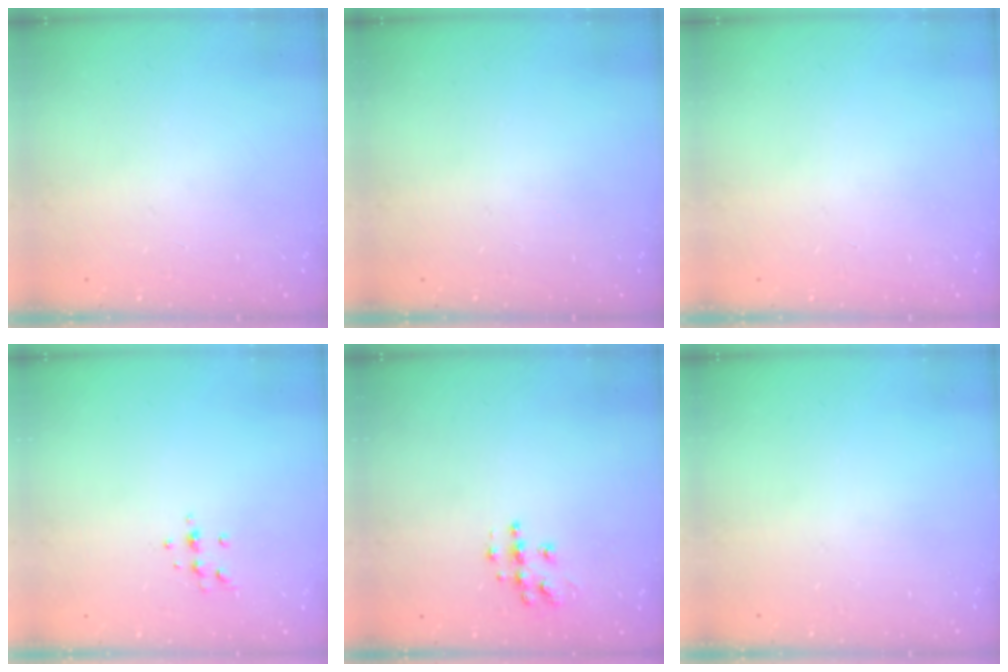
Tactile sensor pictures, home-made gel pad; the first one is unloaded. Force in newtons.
{"total": 0.0}
{"total": 0.0}
{"total": 6.2, "press": 6.1, "slide": 0.8}
{"total": 8.6, "press": 8.6, "slide": 0.4}
{"total": 0.0}